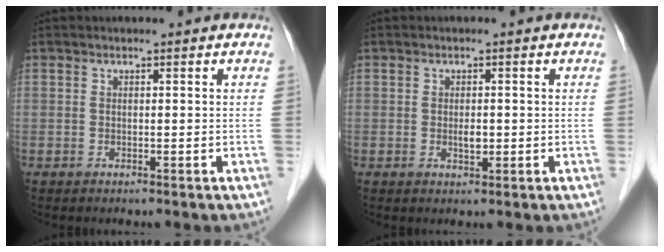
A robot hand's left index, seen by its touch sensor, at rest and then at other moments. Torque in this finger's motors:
{"motor_torque": [0.14, 0.02, 0.02, 0.00]}